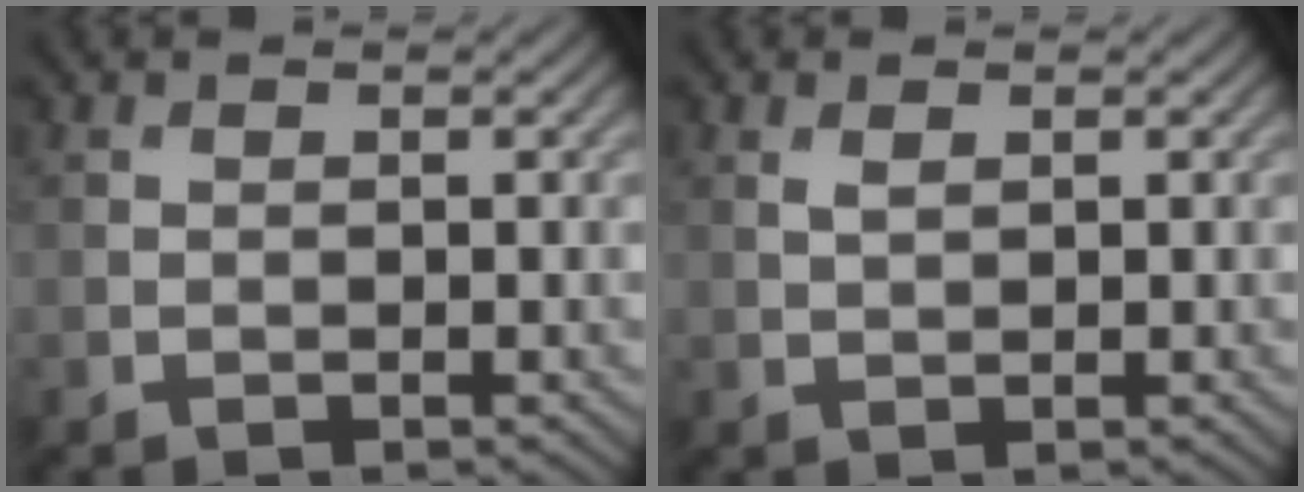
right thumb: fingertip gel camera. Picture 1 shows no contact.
{"total": 1.2, "force": [0.6, 0.4, 0.9], "torque": [-0.023, 0.000, 0.015]}